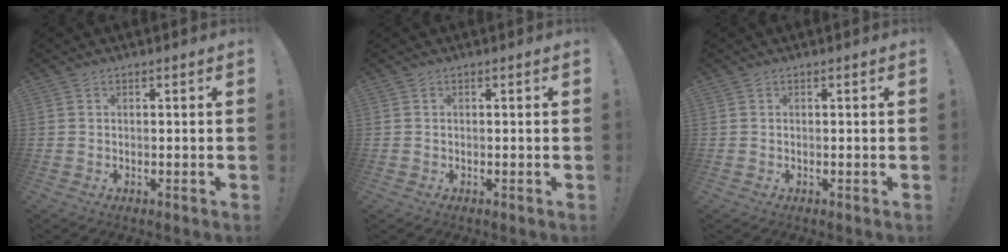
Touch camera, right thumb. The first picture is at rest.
{"total": 0.0}
{"total": 0.0}